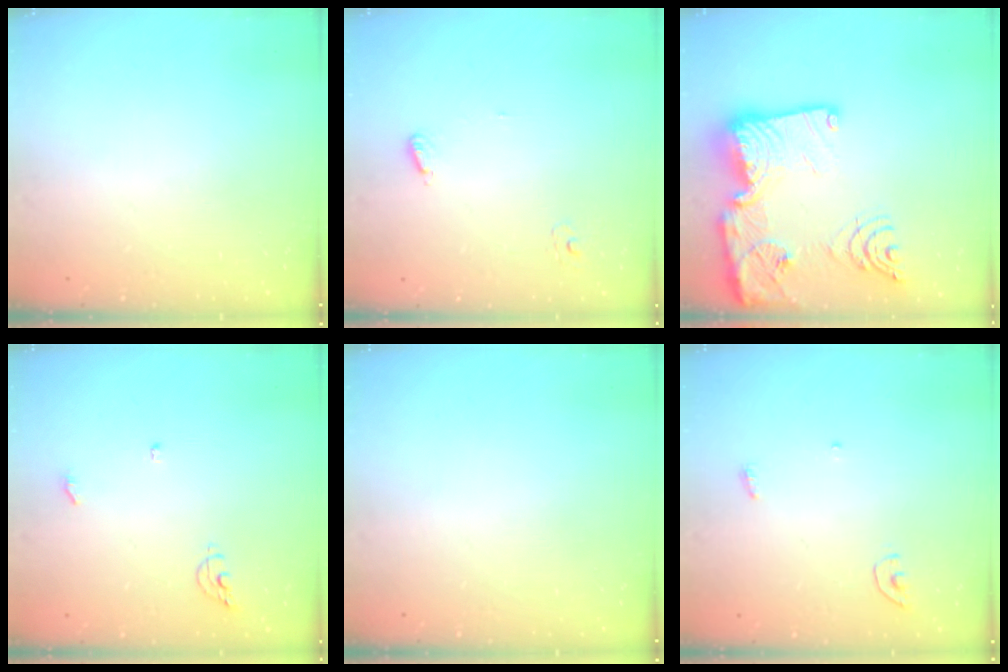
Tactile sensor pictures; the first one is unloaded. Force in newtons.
{"total": 4.2, "press": 4.2, "slide": 0.3}
{"total": 25.2, "press": 25.1, "slide": 2.6}
{"total": 5.9, "press": 5.9, "slide": 0.2}
{"total": 0.0}
{"total": 3.4, "press": 3.4, "slide": 0.3}